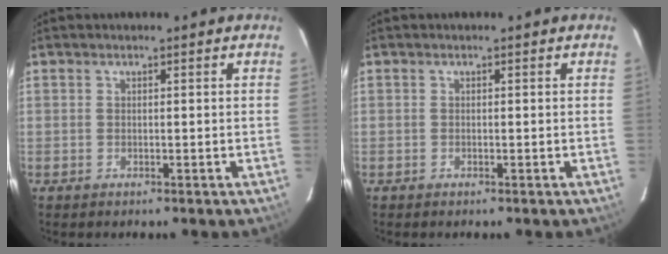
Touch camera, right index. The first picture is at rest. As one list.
[{"total": 0.0}]